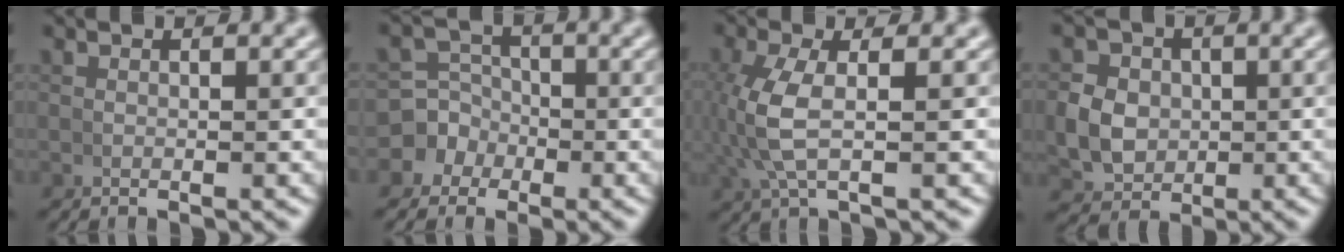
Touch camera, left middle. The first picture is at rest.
{"total": 7.3, "force": [-1.6, 6.8, 2.1], "torque": [-0.050, -0.018, -0.032]}
{"total": 4.0, "force": [0.4, 1.1, 3.8], "torque": [-0.098, -0.001, 0.016]}
{"total": 6.3, "force": [-0.3, 5.6, 2.9], "torque": [-0.069, -0.025, 0.006]}